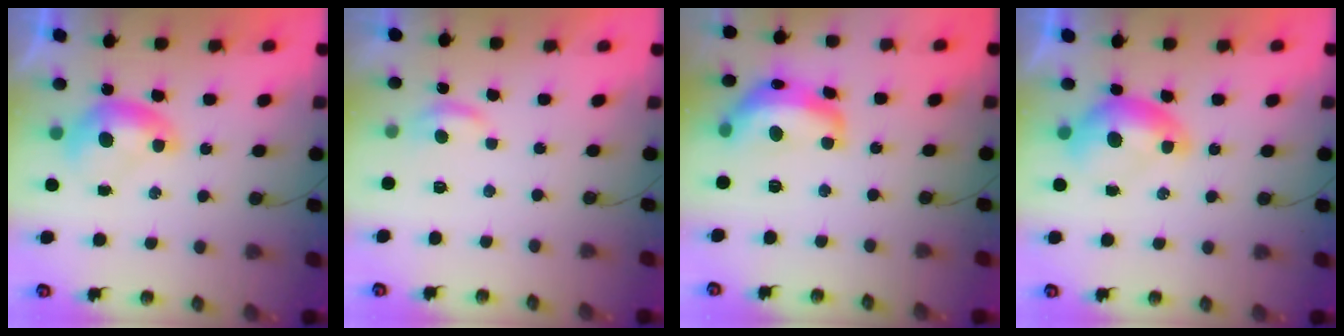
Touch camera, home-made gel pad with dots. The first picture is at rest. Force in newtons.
{"total": 1.4, "press": 1.3, "slide": 0.5}
{"total": 8.8, "press": 8.7, "slide": 0.7}
{"total": 1.7, "press": 1.5, "slide": 0.6}